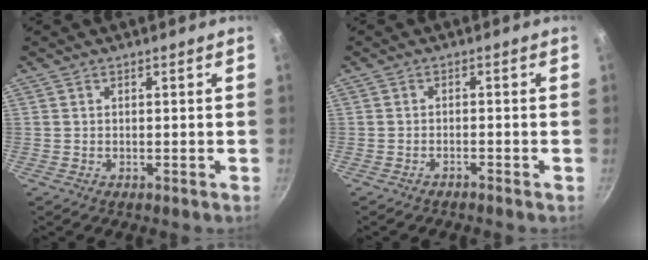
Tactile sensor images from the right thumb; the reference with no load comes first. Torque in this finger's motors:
{"motor_torque": [0.14, -0.06, -0.18, 0.17, -0.02]}